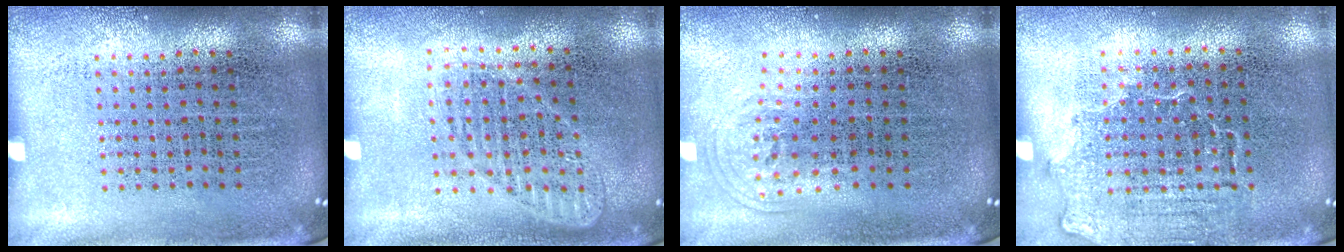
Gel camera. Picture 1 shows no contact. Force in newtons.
{"total": 1.3, "press": 1.2, "slide": 0.3}
{"total": 0.9, "press": 0.7, "slide": 0.6}
{"total": 1.4, "press": 1.2, "slide": 0.7}